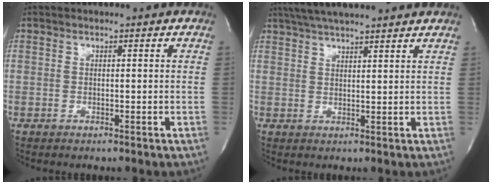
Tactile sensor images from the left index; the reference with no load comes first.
{"total": 12.0, "force": [10.4, 0.7, 5.9], "torque": [-0.103, 0.035, 0.150]}